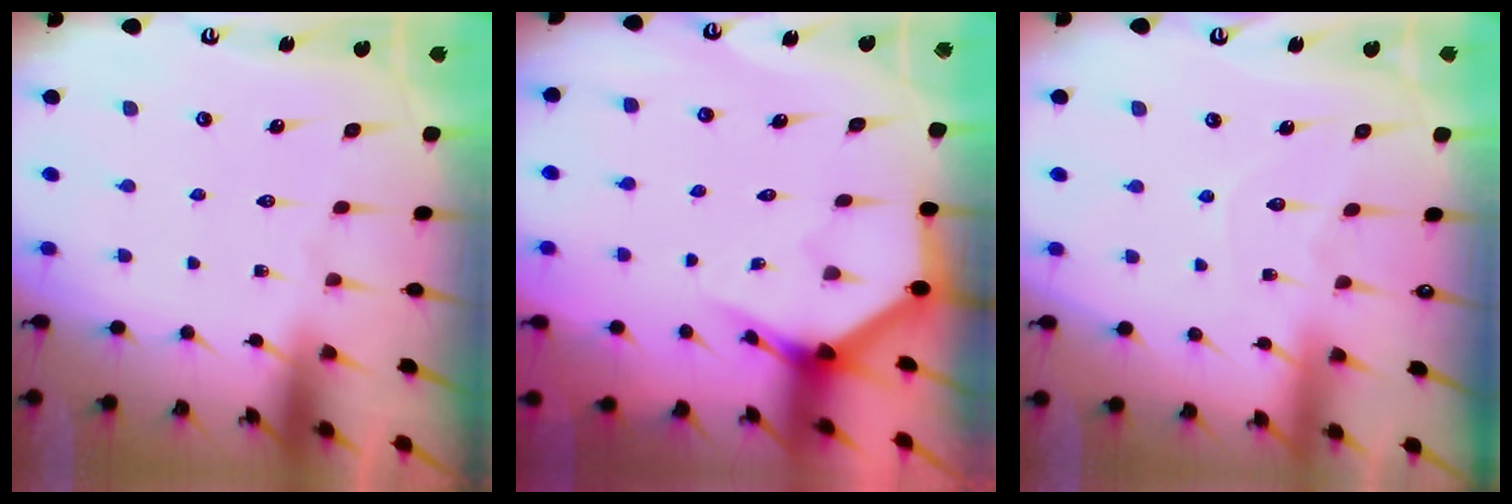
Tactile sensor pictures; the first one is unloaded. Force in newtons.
{"total": 3.8, "press": 3.8, "slide": 0.3}
{"total": 4.2, "press": 4.2, "slide": 0.5}